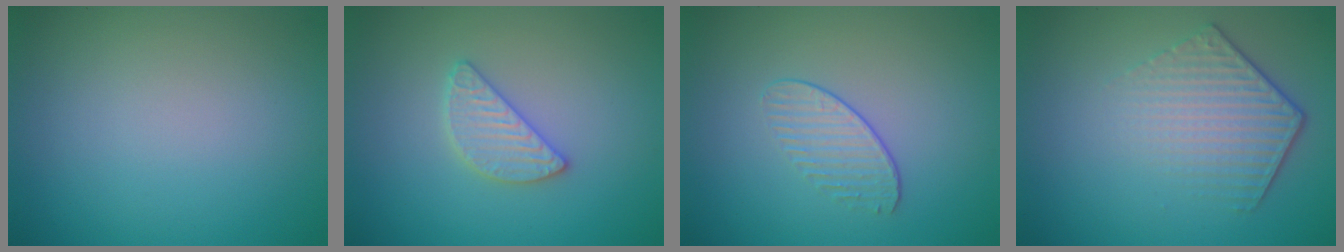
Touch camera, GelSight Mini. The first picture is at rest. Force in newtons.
{"total": 2.6, "press": 2.6, "slide": 0.3}
{"total": 1.6, "press": 1.1, "slide": 1.2}
{"total": 4.4, "press": 3.2, "slide": 3.1}